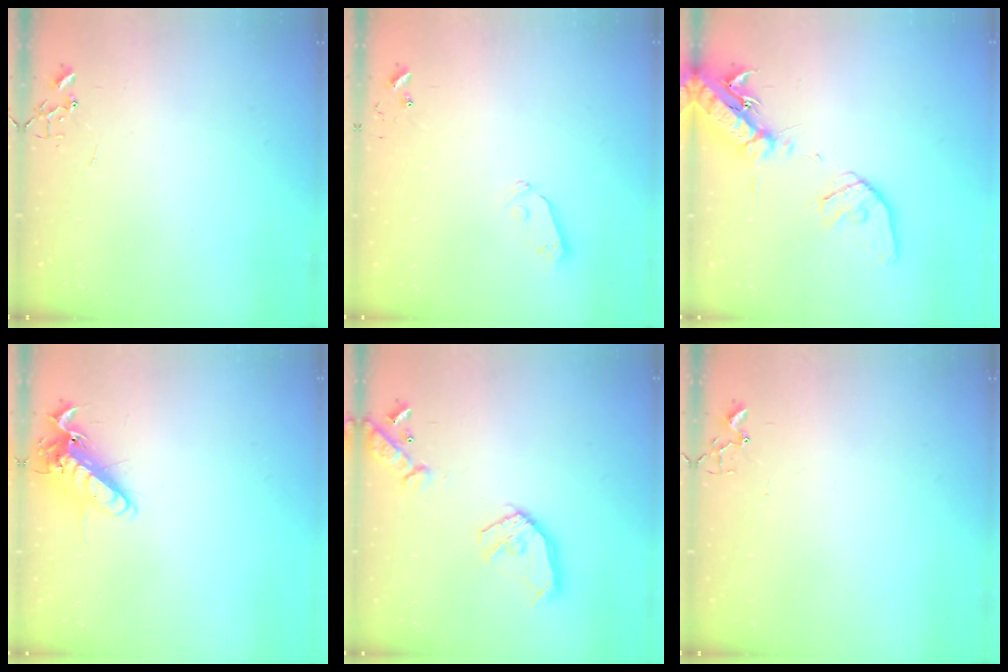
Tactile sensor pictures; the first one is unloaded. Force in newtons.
{"total": 5.9, "press": 5.8, "slide": 1.0}
{"total": 19.4, "press": 19.1, "slide": 3.5}
{"total": 12.8, "press": 12.7, "slide": 1.8}
{"total": 16.6, "press": 16.4, "slide": 2.5}
{"total": 4.0, "press": 3.9, "slide": 0.4}